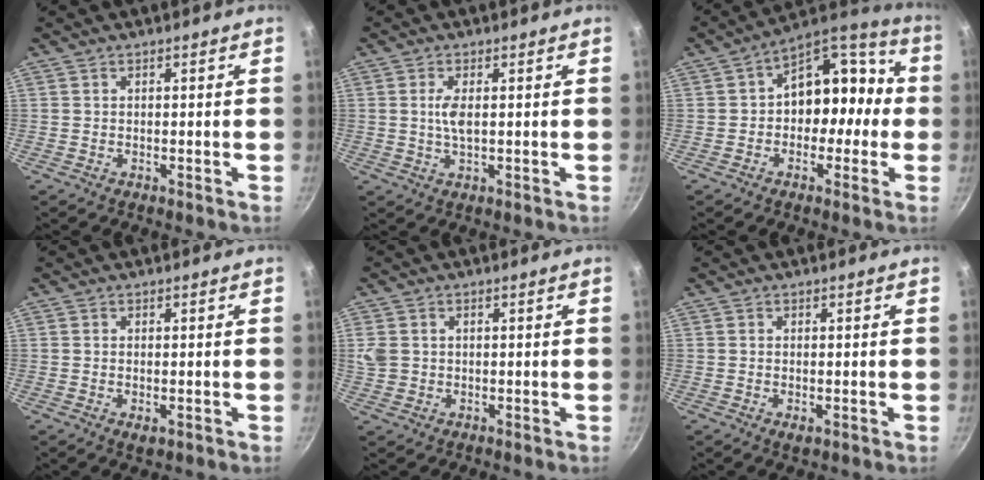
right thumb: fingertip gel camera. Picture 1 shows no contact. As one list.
[{"total": 3.5, "force": [0.4, 1.4, 3.2], "torque": [-0.072, -0.001, 0.012]}, {"total": 14.6, "force": [0.0, 9.4, 11.2], "torque": [-0.105, 0.048, -0.016]}, {"total": 1.9, "force": [-0.5, 0.9, 1.5], "torque": [-0.027, -0.003, -0.007]}, {"total": 3.9, "force": [0.4, 3.3, 2.1], "torque": [-0.045, 0.004, 0.014]}, {"total": 1.6, "force": [-0.5, 0.8, 1.4], "torque": [-0.025, -0.003, -0.006]}]